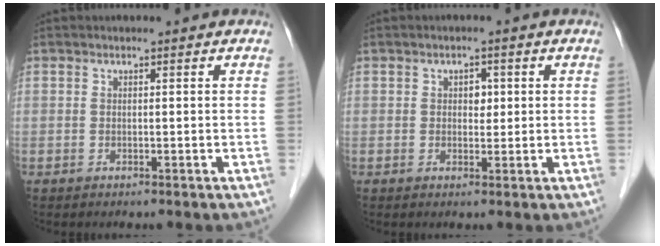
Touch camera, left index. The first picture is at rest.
{"total": 1.9, "force": [0.4, 1.4, 1.3], "torque": [-0.017, 0.004, 0.006]}